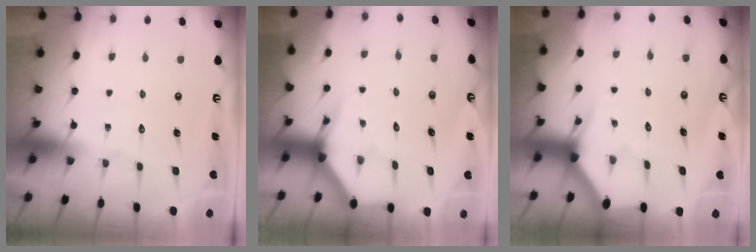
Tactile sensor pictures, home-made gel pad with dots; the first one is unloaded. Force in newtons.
{"total": 4.0, "press": 4.0, "slide": 0.2}
{"total": 2.7, "press": 2.7, "slide": 0.1}